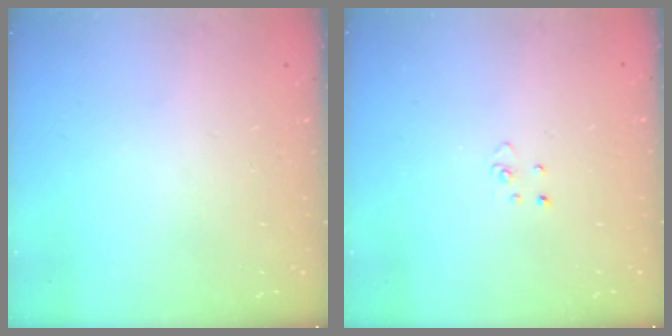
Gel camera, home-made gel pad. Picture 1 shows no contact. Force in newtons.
{"total": 2.9, "press": 2.9, "slide": 0.2}